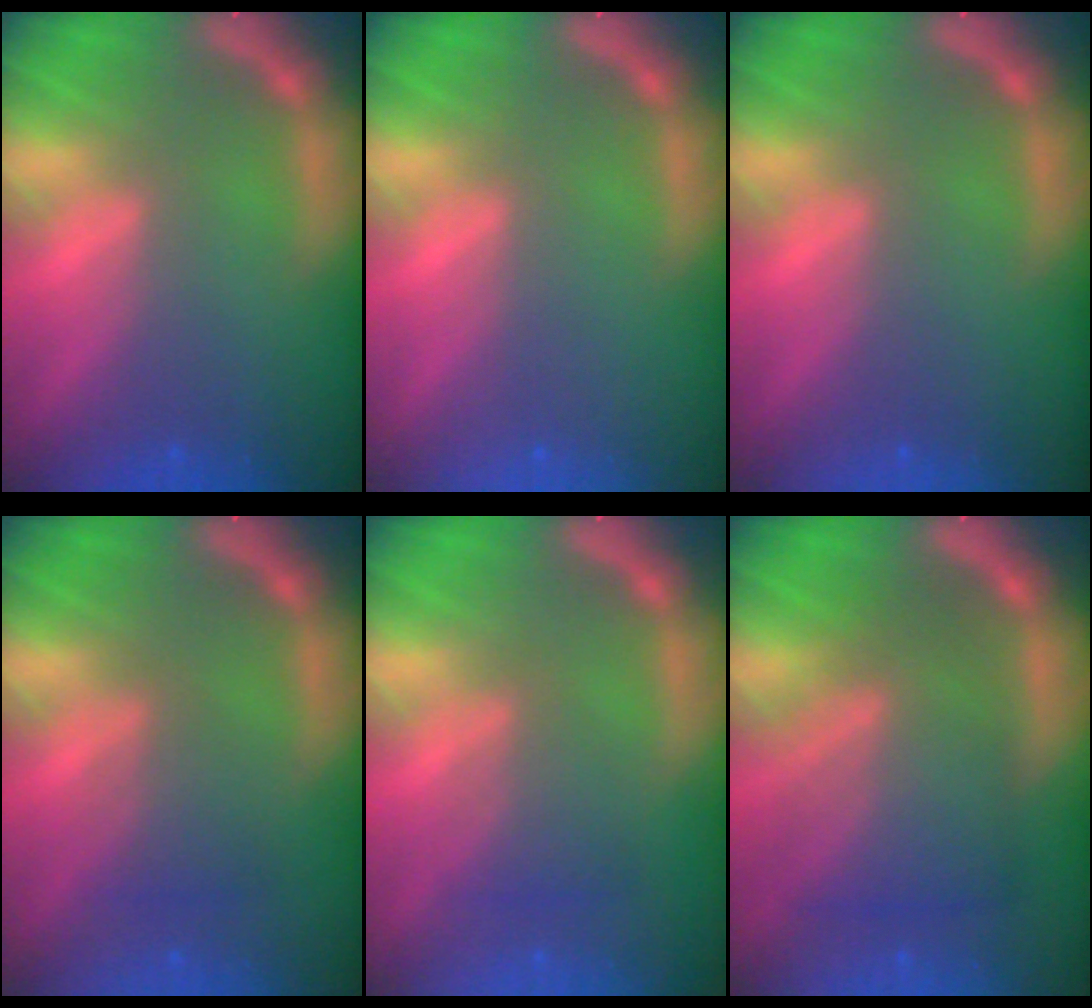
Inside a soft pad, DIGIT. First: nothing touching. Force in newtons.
{"total": 0.0}
{"total": 0.0}
{"total": 2.5}
{"total": 3.0}
{"total": 7.6}